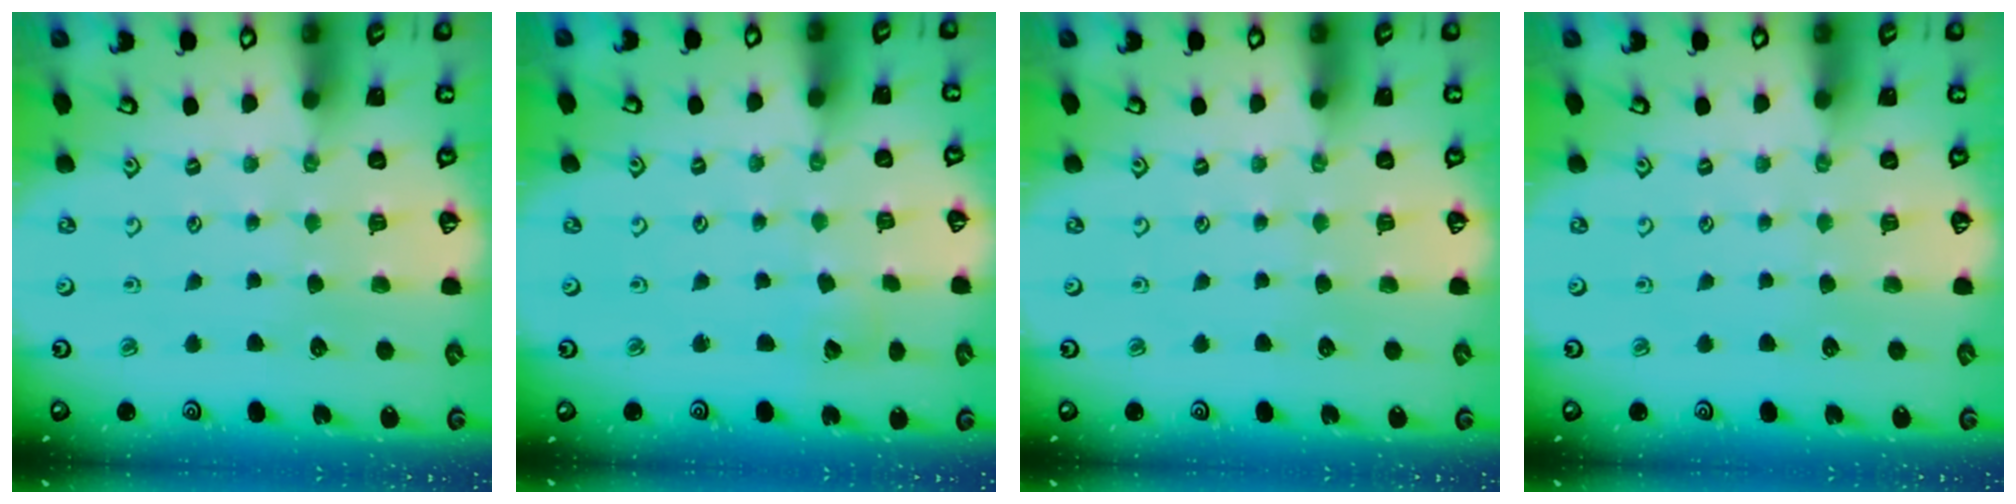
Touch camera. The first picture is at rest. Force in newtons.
{"total": 2.1, "press": 2.1, "slide": 0.2}
{"total": 0.0}
{"total": 0.0}